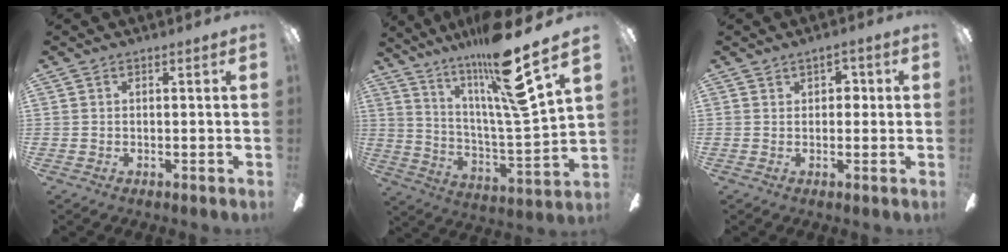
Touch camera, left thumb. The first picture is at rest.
{"total": 21.6, "force": [15.0, 2.4, 15.3], "torque": [-0.267, -0.086, 0.229]}
{"total": 2.9, "force": [1.1, 1.8, 2.0], "torque": [-0.015, -0.002, 0.013]}